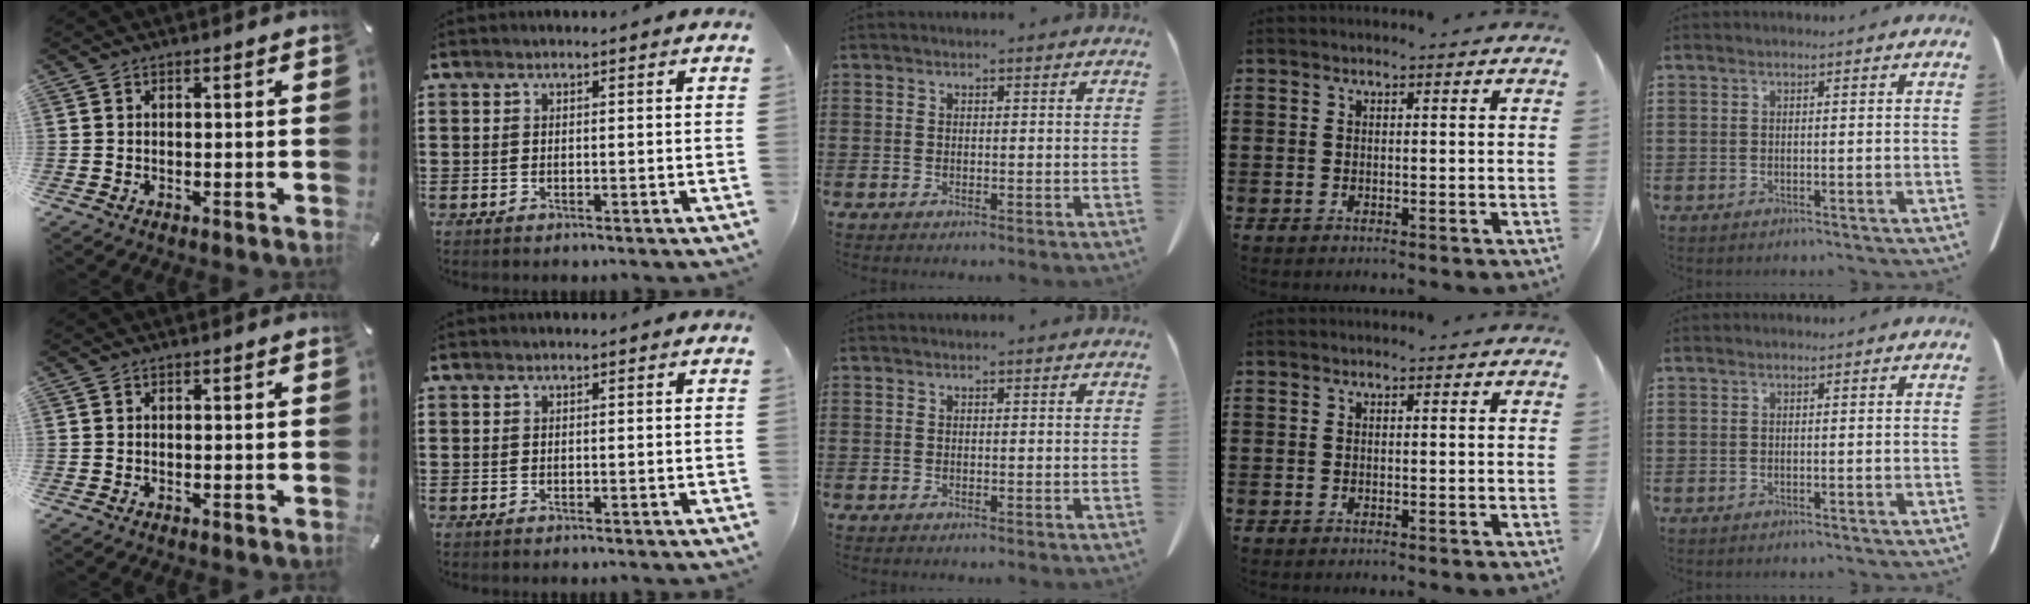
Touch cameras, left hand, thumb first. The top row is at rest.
{}